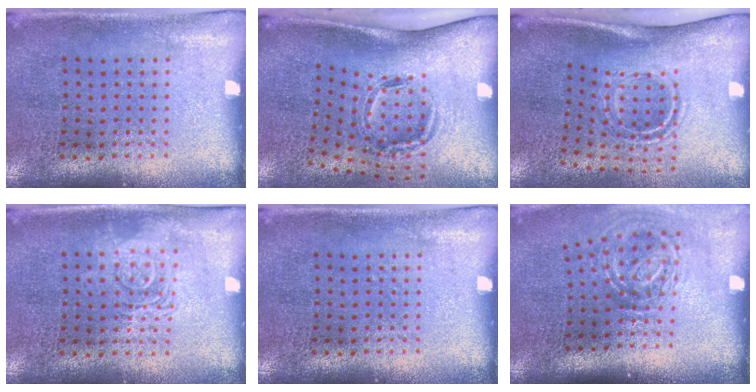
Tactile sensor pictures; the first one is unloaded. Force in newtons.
{"total": 1.9, "press": 1.2, "slide": 1.4}
{"total": 1.8, "press": 1.1, "slide": 1.4}
{"total": 2.7, "press": 2.6, "slide": 0.4}
{"total": 0.0}
{"total": 2.0, "press": 1.2, "slide": 1.6}